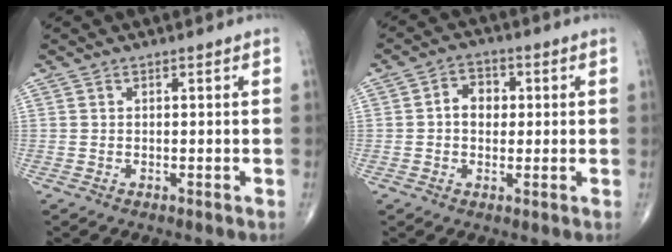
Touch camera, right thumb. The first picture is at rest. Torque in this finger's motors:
{"motor_torque": [-0.57, 0.67, 0.03, -0.04, 0.06]}